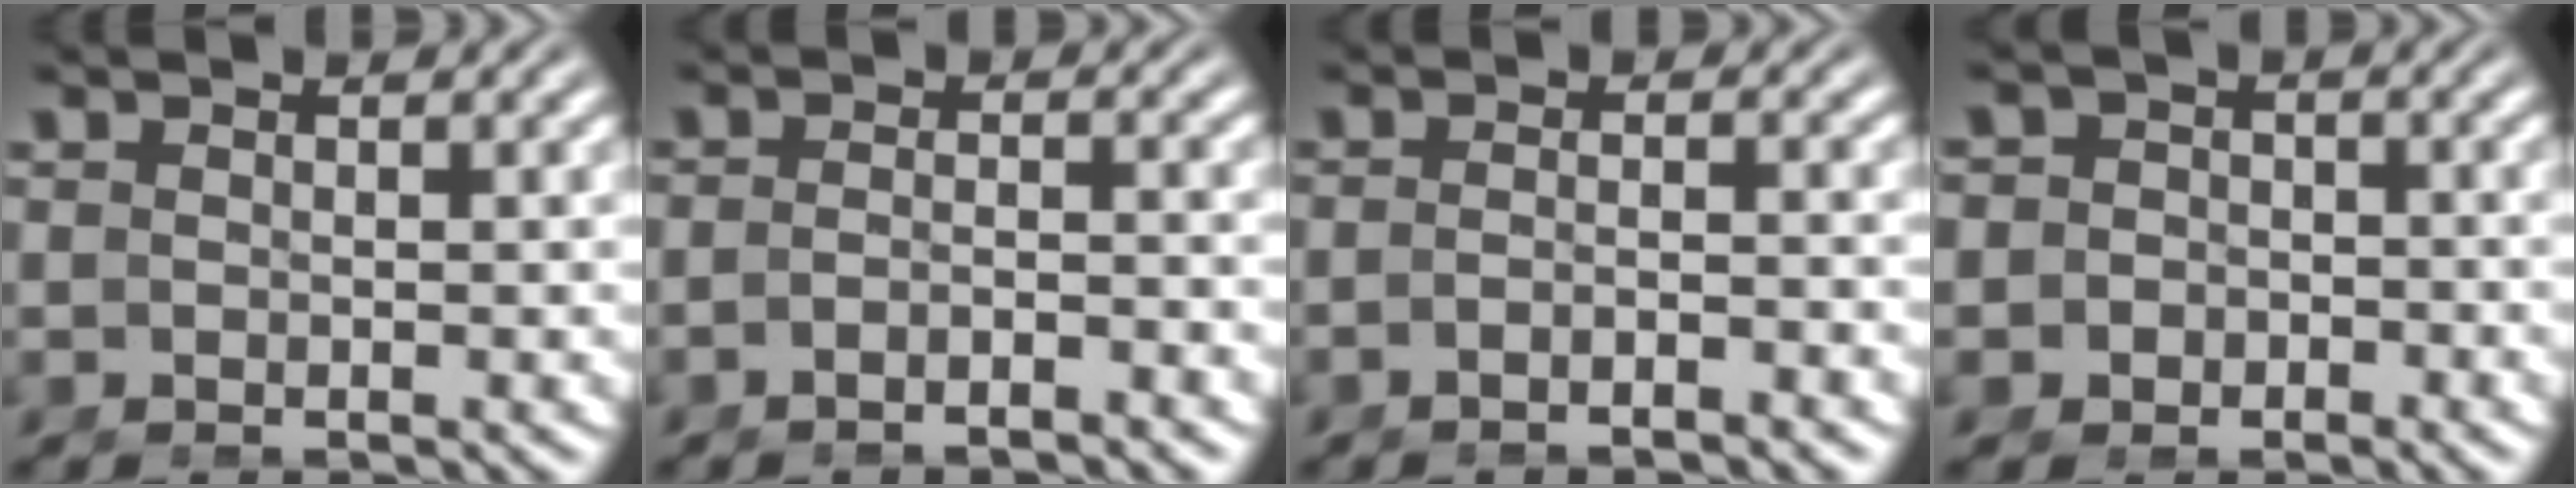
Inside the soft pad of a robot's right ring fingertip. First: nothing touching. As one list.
[{"total": 2.6, "force": [-2.3, 0.0, 1.2], "torque": [-0.018, 0.000, -0.042]}, {"total": 2.5, "force": [-2.1, -0.2, 1.3], "torque": [-0.018, 0.002, -0.040]}, {"total": 4.9, "force": [-1.9, 4.4, 0.8], "torque": [-0.029, -0.018, -0.036]}]